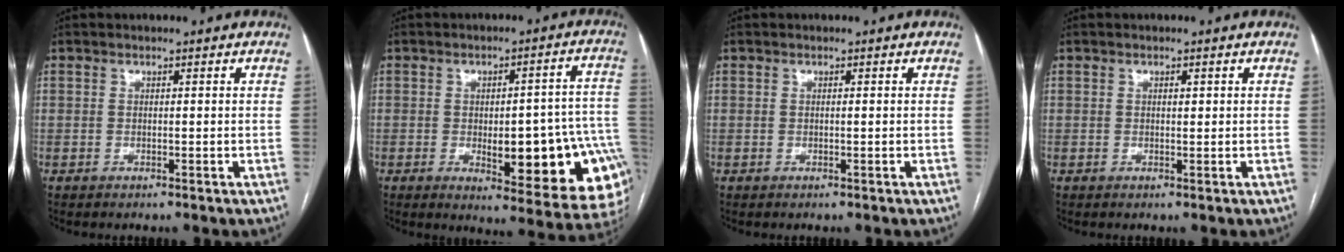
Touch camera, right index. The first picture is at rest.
{"total": 18.7, "force": [-5.0, 5.8, 17.1], "torque": [-0.116, 0.027, -0.043]}
{"total": 0.0}
{"total": 0.8, "force": [0.3, 0.2, 0.7], "torque": [-0.012, 0.000, 0.004]}